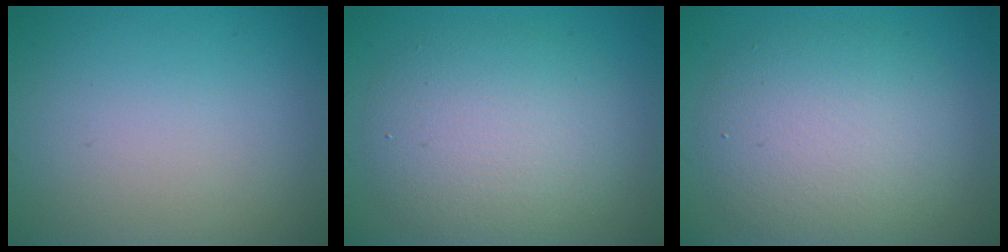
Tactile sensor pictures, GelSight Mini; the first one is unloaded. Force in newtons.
{"total": 6.2, "press": 6.1, "slide": 0.4}
{"total": 6.2, "press": 6.2, "slide": 0.7}